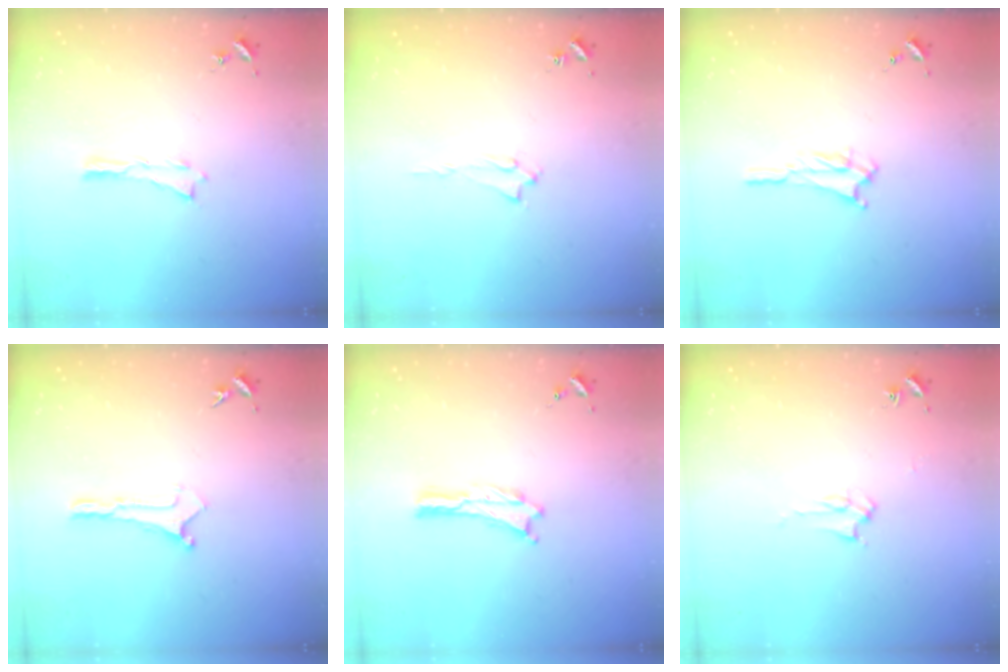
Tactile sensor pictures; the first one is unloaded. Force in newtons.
{"total": 1.6, "press": 1.6, "slide": 0.2}
{"total": 1.7, "press": 1.6, "slide": 0.3}
{"total": 0.0}
{"total": 0.0}
{"total": 2.8, "press": 2.8, "slide": 0.4}